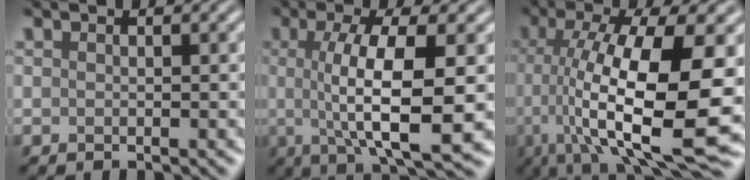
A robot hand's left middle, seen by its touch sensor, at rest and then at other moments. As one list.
[{"total": 9.0, "force": [-0.3, 2.4, 8.7], "torque": [-0.133, -0.002, -0.005]}, {"total": 15.3, "force": [-1.8, 5.0, 14.3], "torque": [-0.249, 0.000, -0.025]}]